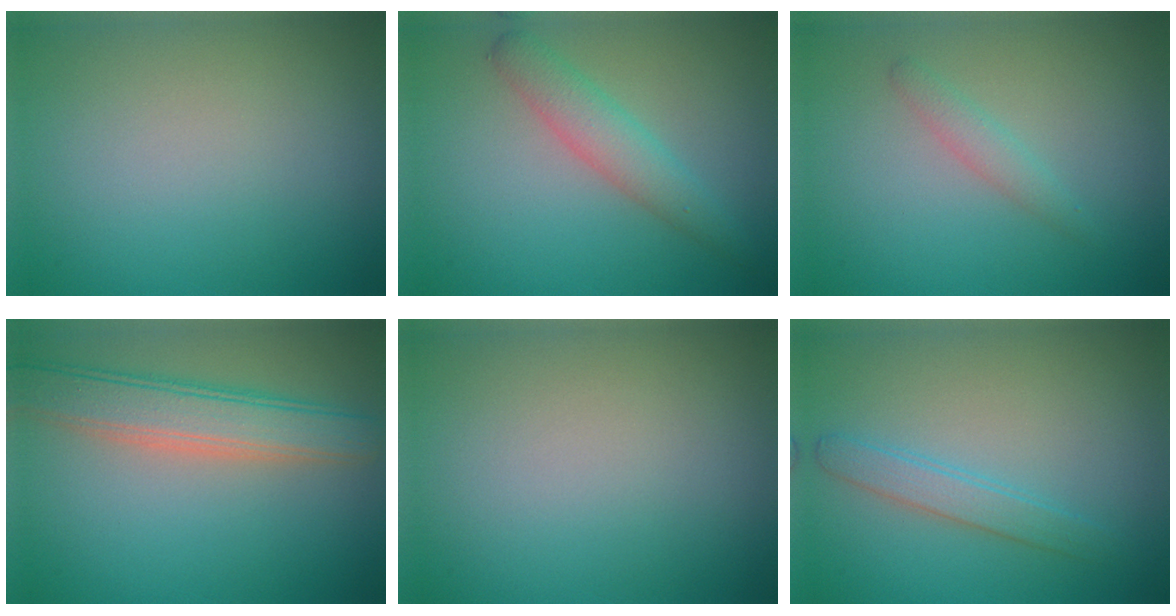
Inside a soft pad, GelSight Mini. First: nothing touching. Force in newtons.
{"total": 3.1, "press": 3.1, "slide": 0.1}
{"total": 1.4, "press": 1.4, "slide": 0.0}
{"total": 5.2, "press": 5.2, "slide": 0.4}
{"total": 0.0}
{"total": 2.0, "press": 2.0, "slide": 0.0}